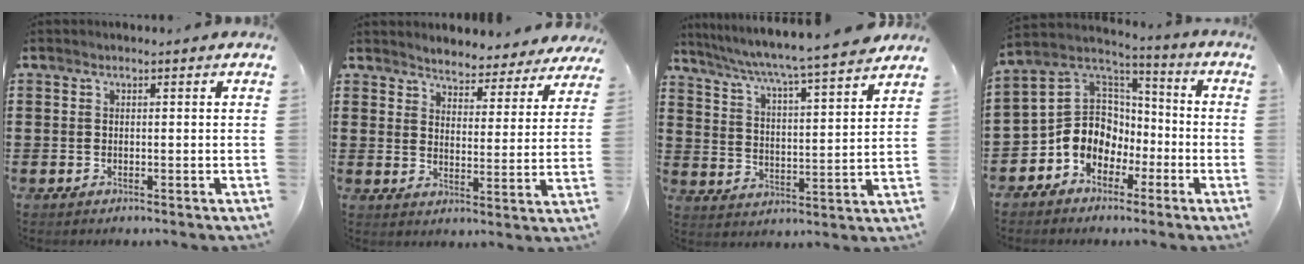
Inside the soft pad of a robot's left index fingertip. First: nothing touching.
{"total": 4.0, "force": [3.9, 0.1, -0.3], "torque": [-0.018, -0.031, 0.066]}
{"total": 4.9, "force": [4.4, -0.8, 2.1], "torque": [-0.062, -0.044, 0.064]}
{"total": 8.9, "force": [-2.7, 8.3, 1.7], "torque": [-0.059, 0.003, -0.050]}